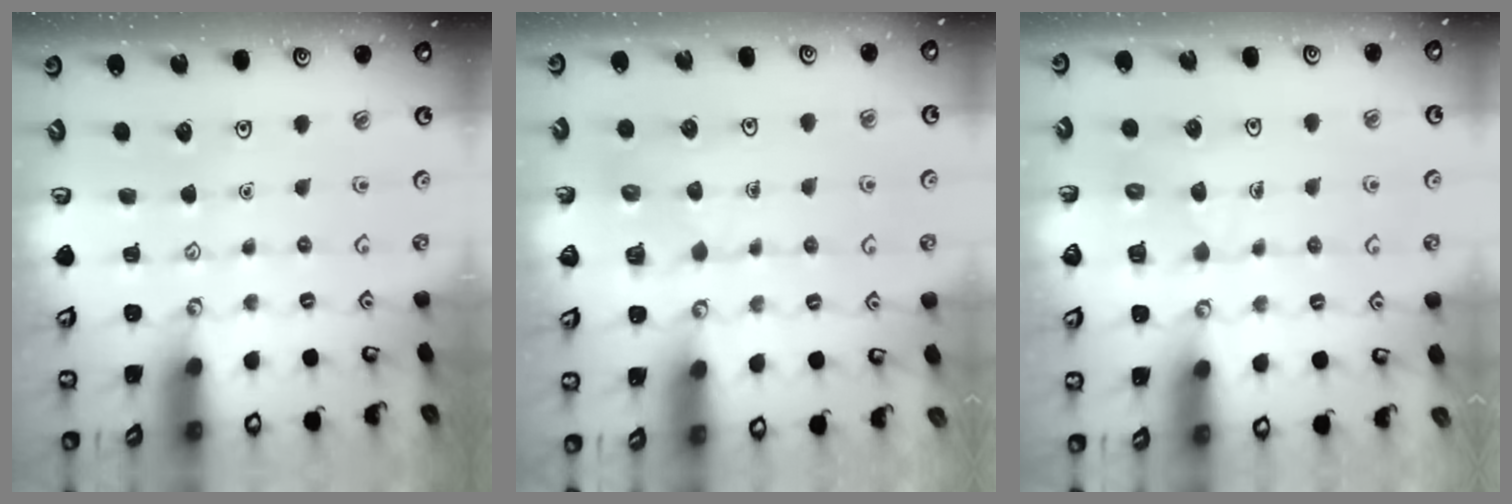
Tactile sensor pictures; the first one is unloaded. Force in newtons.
{"total": 4.7, "press": 4.7, "slide": 0.3}
{"total": 5.3, "press": 5.3, "slide": 0.5}